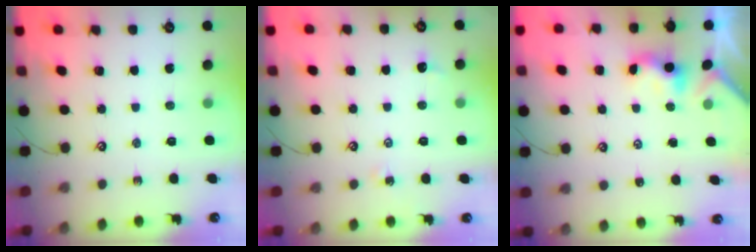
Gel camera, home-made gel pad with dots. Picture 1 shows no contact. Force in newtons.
{"total": 2.0, "press": 1.9, "slide": 0.5}
{"total": 0.8, "press": 0.7, "slide": 0.4}